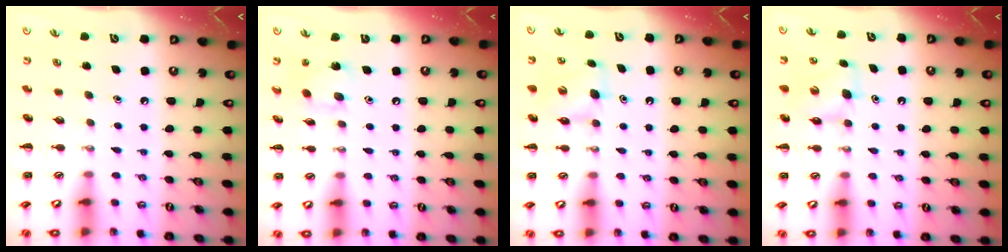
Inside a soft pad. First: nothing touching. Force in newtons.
{"total": 6.1, "press": 6.0, "slide": 1.3}
{"total": 6.2, "press": 6.2, "slide": 0.8}
{"total": 6.2, "press": 6.2, "slide": 0.8}